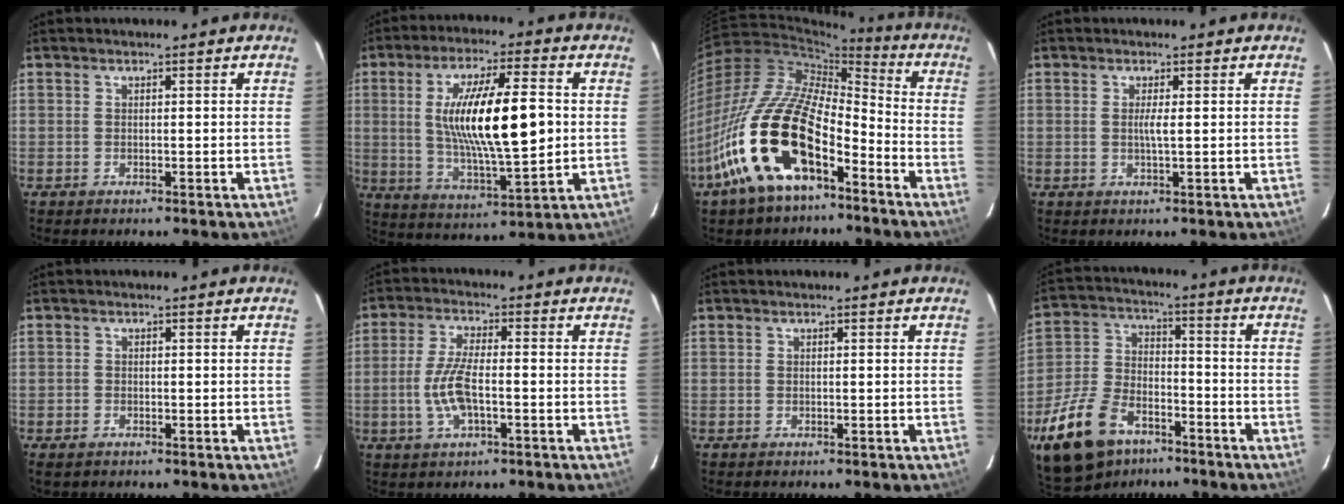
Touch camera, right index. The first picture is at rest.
{"total": 17.8, "force": [1.3, 4.5, 17.2], "torque": [-0.302, -0.001, 0.032]}
{"total": 22.1, "force": [-11.5, 9.8, 16.2], "torque": [-0.322, -0.002, -0.224]}
{"total": 1.6, "force": [0.2, -0.1, 1.6], "torque": [-0.030, -0.002, 0.001]}
{"total": 1.3, "force": [-0.9, 0.8, 0.5], "torque": [-0.011, -0.004, -0.018]}
{"total": 7.4, "force": [-1.7, 2.4, 6.8], "torque": [-0.144, 0.000, -0.033]}
{"total": 0.0}
{"total": 17.7, "force": [-11.3, 9.7, 9.5], "torque": [-0.219, 0.000, -0.199]}